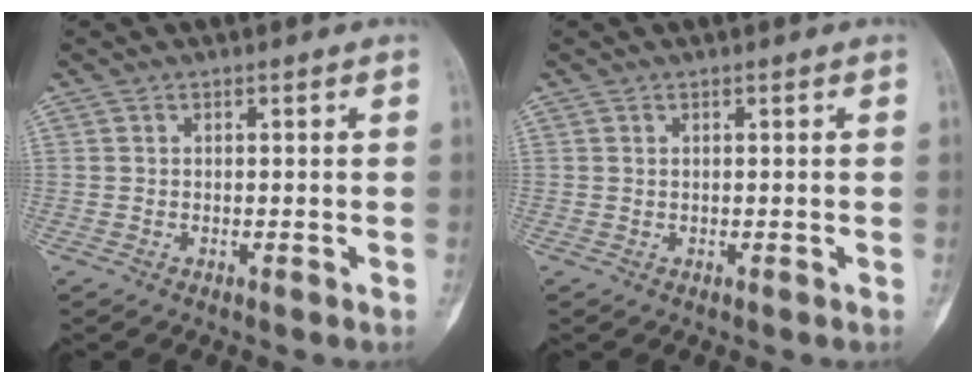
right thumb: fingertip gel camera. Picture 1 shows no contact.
{"total": 0.0}